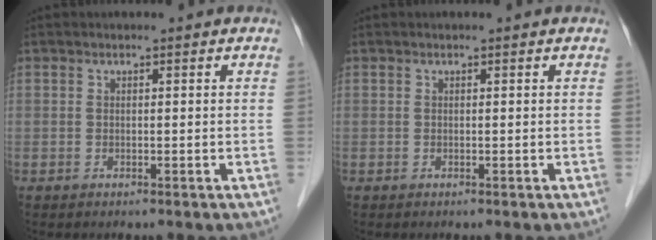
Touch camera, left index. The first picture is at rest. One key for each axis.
{"total": 0.0}